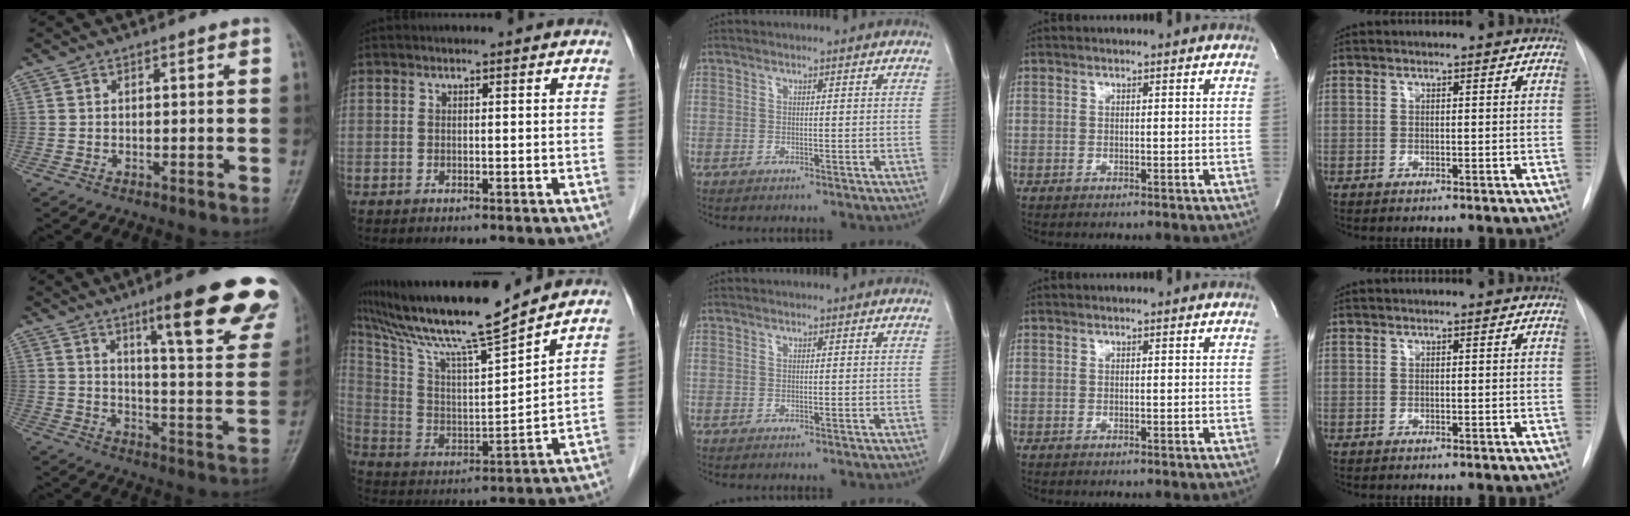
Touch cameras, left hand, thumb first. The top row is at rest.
{"thumb": {"total": 22.4, "force": [13.9, 3.9, 17.2], "torque": [-0.194, -0.061, 0.186]}, "index": {"total": 17.4, "force": [14.8, -0.7, 9.2], "torque": [-0.175, 0.005, 0.258]}}